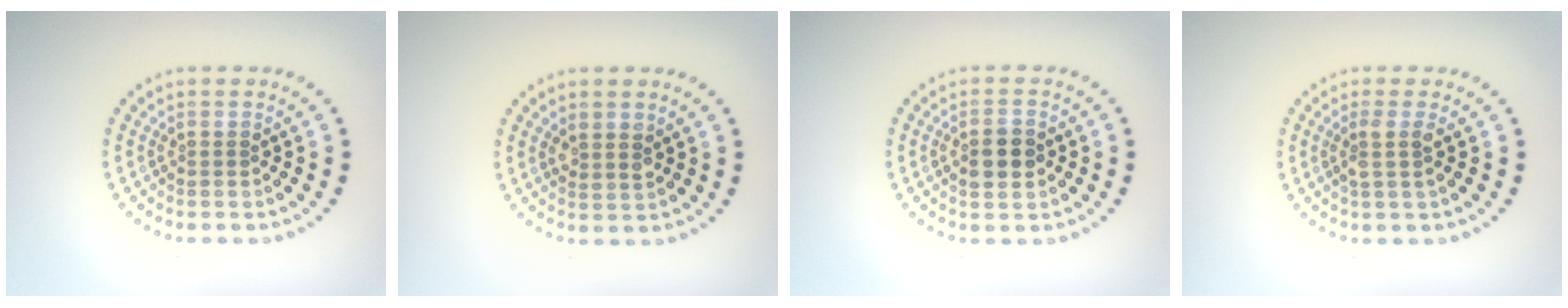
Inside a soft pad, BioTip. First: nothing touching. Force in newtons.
{"total": 1.7, "press": 1.5, "slide": 0.8}
{"total": 2.8, "press": 2.8, "slide": 0.2}
{"total": 1.6, "press": 1.3, "slide": 1.0}